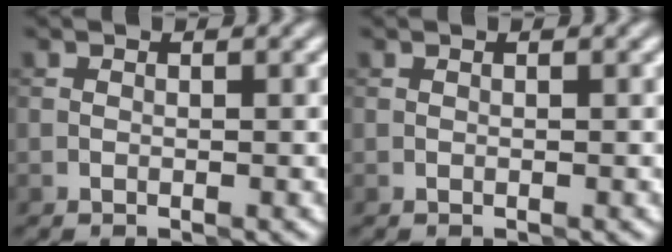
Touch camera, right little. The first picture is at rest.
{"total": 0.0}